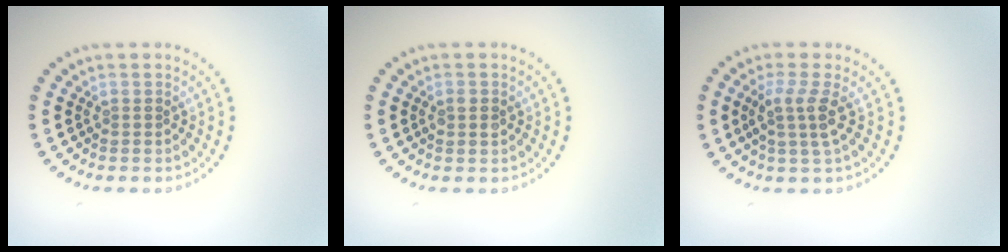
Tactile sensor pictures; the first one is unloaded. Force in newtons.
{"total": 1.0, "press": 1.0, "slide": 0.1}
{"total": 2.6, "press": 2.0, "slide": 1.7}